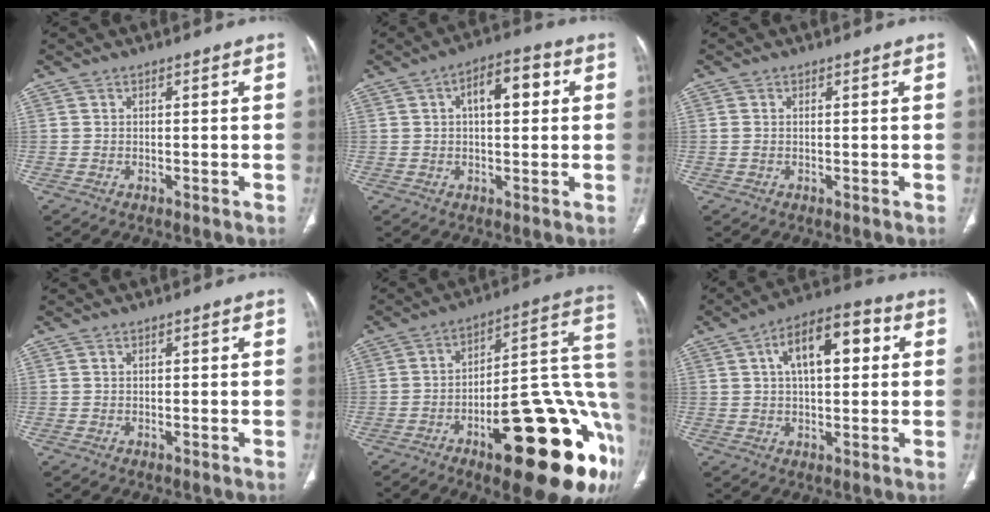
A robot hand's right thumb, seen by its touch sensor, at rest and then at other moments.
{"total": 8.1, "force": [1.9, 3.9, 6.8], "torque": [-0.084, 0.016, 0.023]}
{"total": 0.8, "force": [0.1, 0.5, 0.7], "torque": [-0.027, 0.009, 0.006]}
{"total": 0.0}
{"total": 29.9, "force": [-11.1, 9.8, 25.9], "torque": [-0.256, 0.058, -0.148]}
{"total": 12.3, "force": [3.1, 6.0, 10.3], "torque": [-0.149, 0.023, 0.042]}